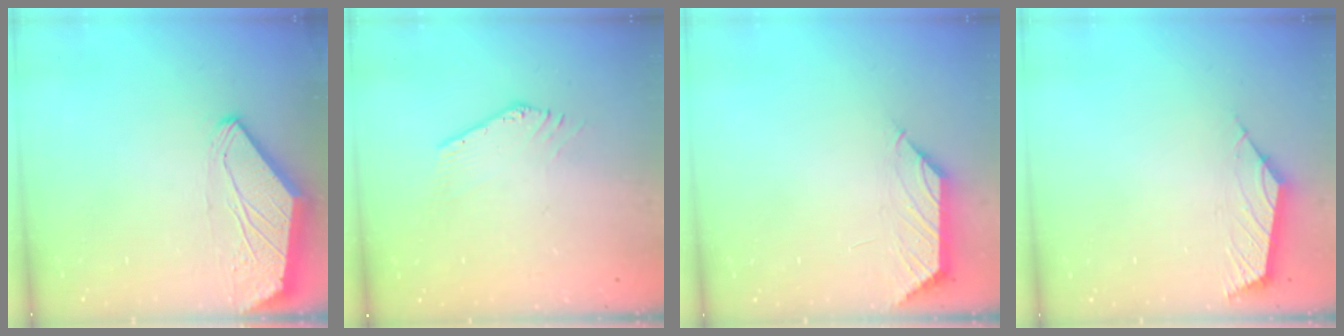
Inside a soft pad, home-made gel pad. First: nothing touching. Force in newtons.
{"total": 1.3, "press": 1.2, "slide": 0.3}
{"total": 1.5, "press": 1.3, "slide": 0.6}
{"total": 2.9, "press": 2.9, "slide": 0.7}